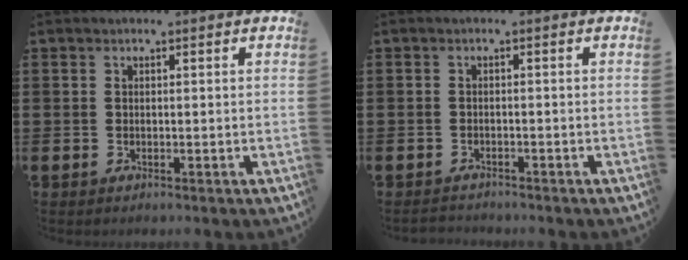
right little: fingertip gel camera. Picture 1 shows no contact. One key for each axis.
{"total": 0.9, "fx": -0.9, "fy": 0.1, "fz": -0.1, "tx": -0.001, "ty": 0.002, "tz": -0.020}